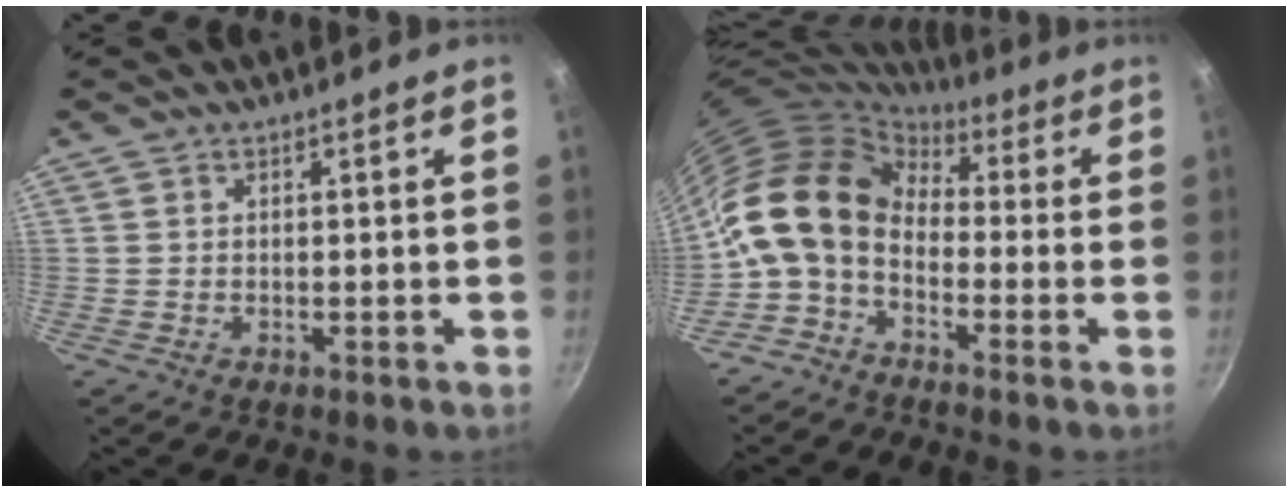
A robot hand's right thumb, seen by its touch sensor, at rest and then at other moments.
{"total": 13.3, "force": [-1.0, 9.2, 9.6], "torque": [-0.166, 0.033, -0.042]}